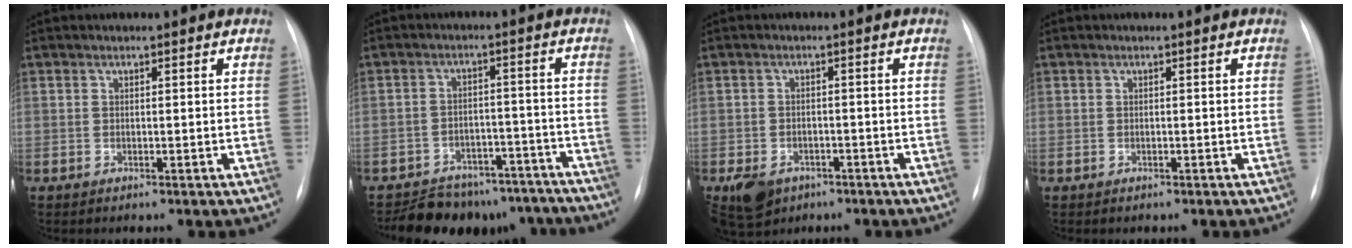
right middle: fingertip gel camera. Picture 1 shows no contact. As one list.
[{"total": 15.1, "force": [-13.1, 6.7, 3.3], "torque": [-0.032, 0.026, -0.164]}, {"total": 6.8, "force": [-4.1, 4.9, 2.5], "torque": [-0.050, -0.001, -0.057]}, {"total": 0.6, "force": [-0.3, 0.6, -0.1], "torque": [0.000, 0.007, -0.006]}]